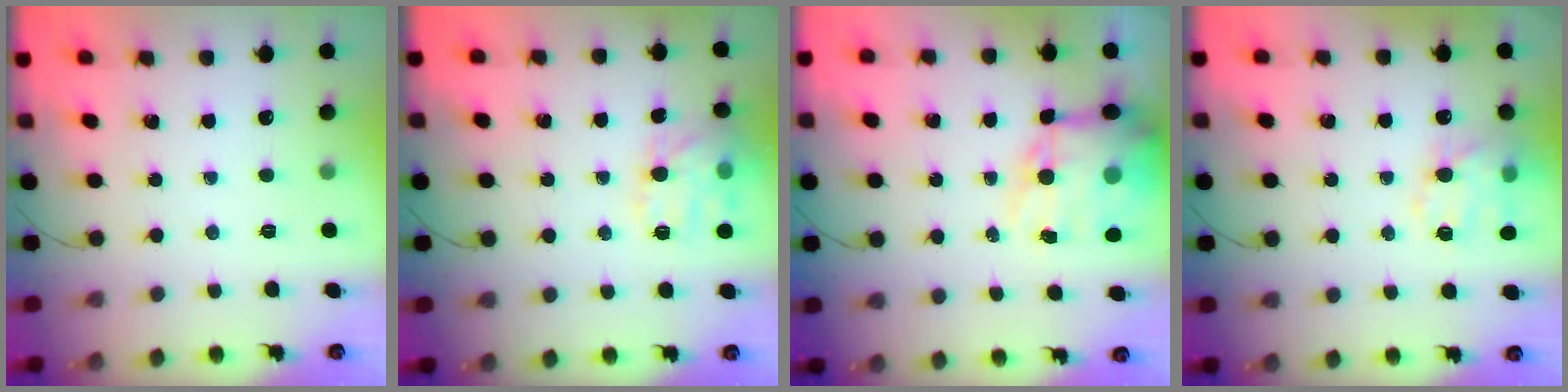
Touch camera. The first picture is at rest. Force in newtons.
{"total": 13.9, "press": 13.9, "slide": 0.5}
{"total": 14.3, "press": 14.0, "slide": 3.2}
{"total": 15.1, "press": 14.9, "slide": 2.4}